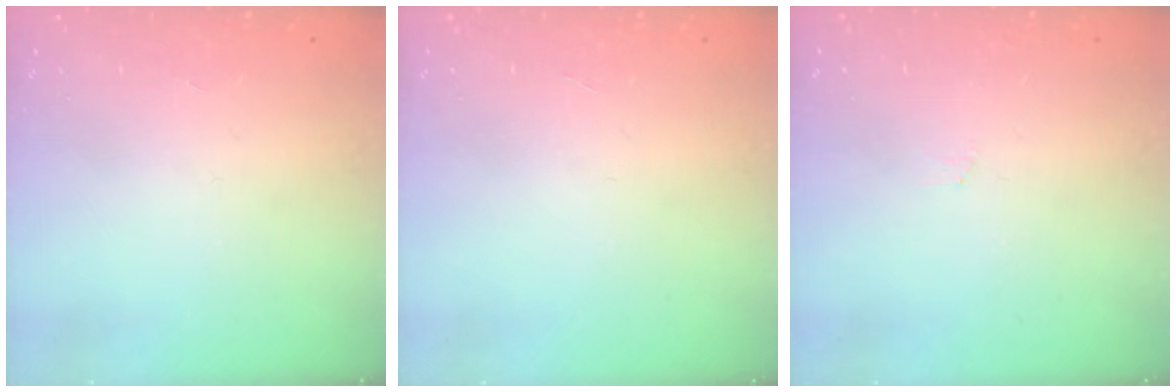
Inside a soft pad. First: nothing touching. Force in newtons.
{"total": 0.0}
{"total": 2.8, "press": 2.8, "slide": 0.4}